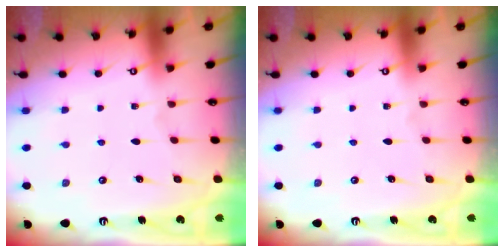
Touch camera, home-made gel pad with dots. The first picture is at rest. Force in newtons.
{"total": 0.0}